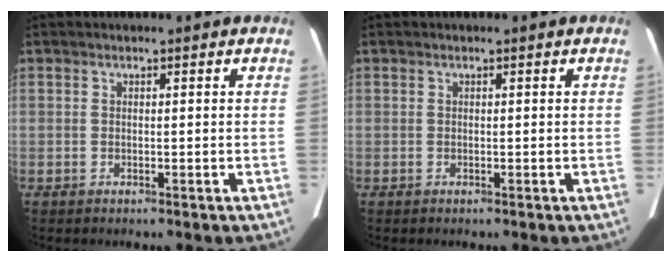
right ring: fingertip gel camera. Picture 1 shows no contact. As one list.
[{"total": 0.0}]